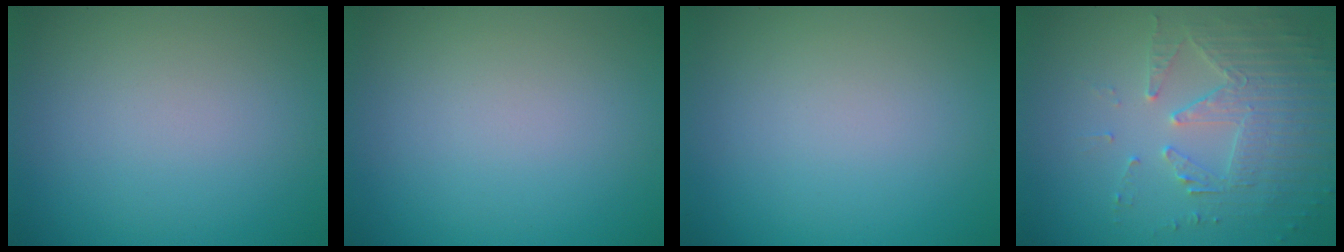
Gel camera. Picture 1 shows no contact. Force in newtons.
{"total": 0.0}
{"total": 0.0}
{"total": 4.1, "press": 3.6, "slide": 2.1}